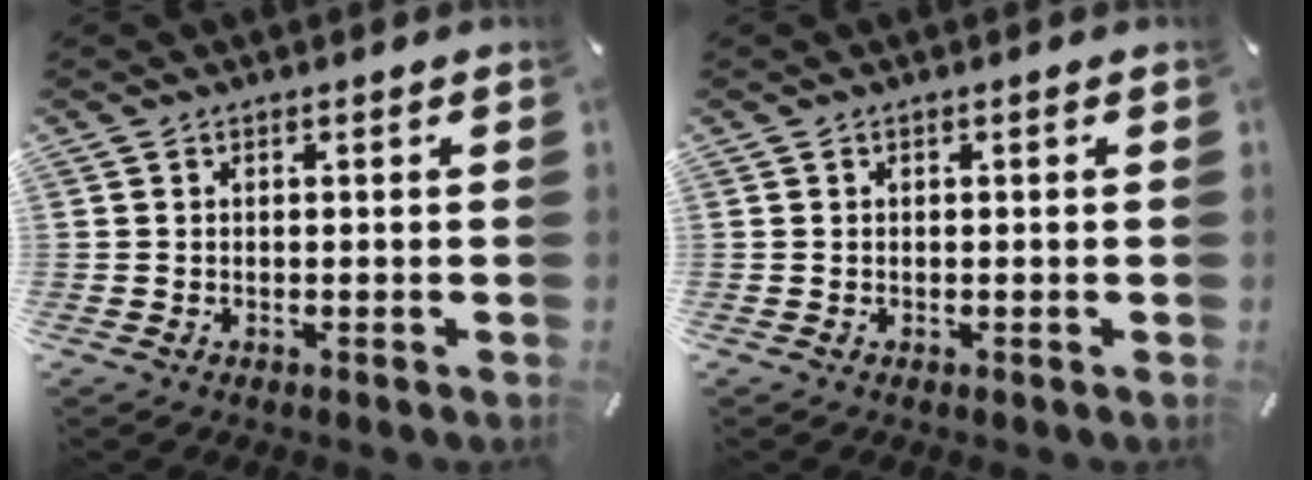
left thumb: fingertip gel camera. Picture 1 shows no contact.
{"total": 0.0}